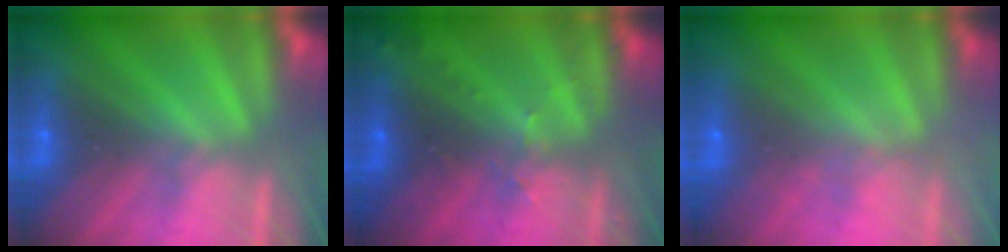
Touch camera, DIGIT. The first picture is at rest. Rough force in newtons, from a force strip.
{"total": 3.0}
{"total": 1.8}